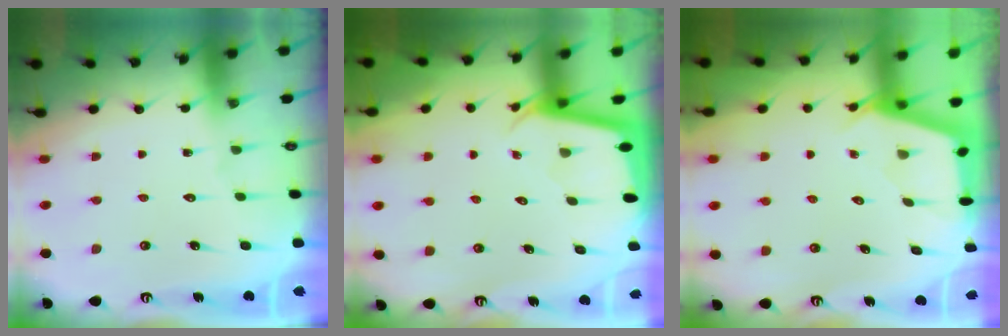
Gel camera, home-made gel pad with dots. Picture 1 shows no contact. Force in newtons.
{"total": 2.3, "press": 2.3, "slide": 0.1}
{"total": 2.5, "press": 2.5, "slide": 0.3}